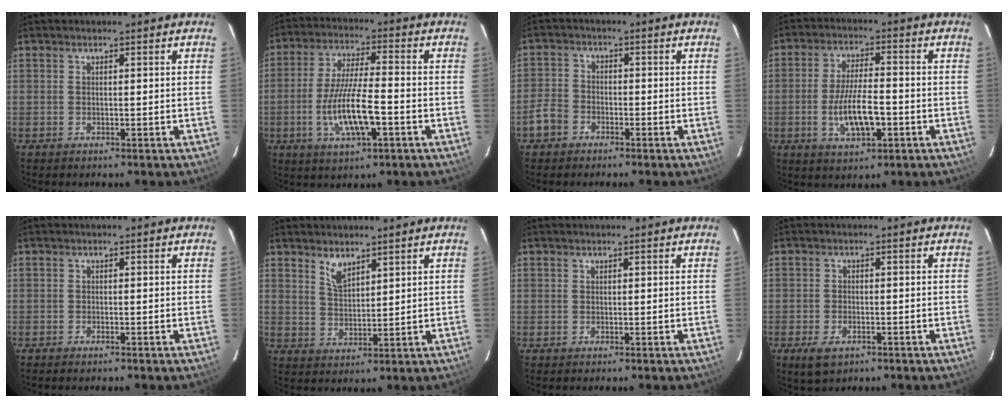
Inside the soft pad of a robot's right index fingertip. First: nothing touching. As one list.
[{"total": 11.9, "force": [-3.8, 2.6, 11.0], "torque": [-0.216, -0.009, -0.066]}, {"total": 4.3, "force": [-2.6, 3.3, 1.2], "torque": [-0.032, 0.011, -0.050]}, {"total": 9.6, "force": [-2.8, 3.2, 8.7], "torque": [-0.171, -0.006, -0.046]}, {"total": 0.7, "force": [-0.6, 0.2, 0.3], "torque": [-0.007, 0.000, -0.012]}, {"total": 4.0, "force": [3.1, 1.4, 2.1], "torque": [-0.039, -0.001, 0.060]}, {"total": 0.5, "force": [0.1, 0.5, -0.1], "torque": [0.005, 0.003, 0.001]}, {"total": 4.4, "force": [-2.4, 2.4, 2.8], "torque": [-0.065, -0.010, -0.041]}]